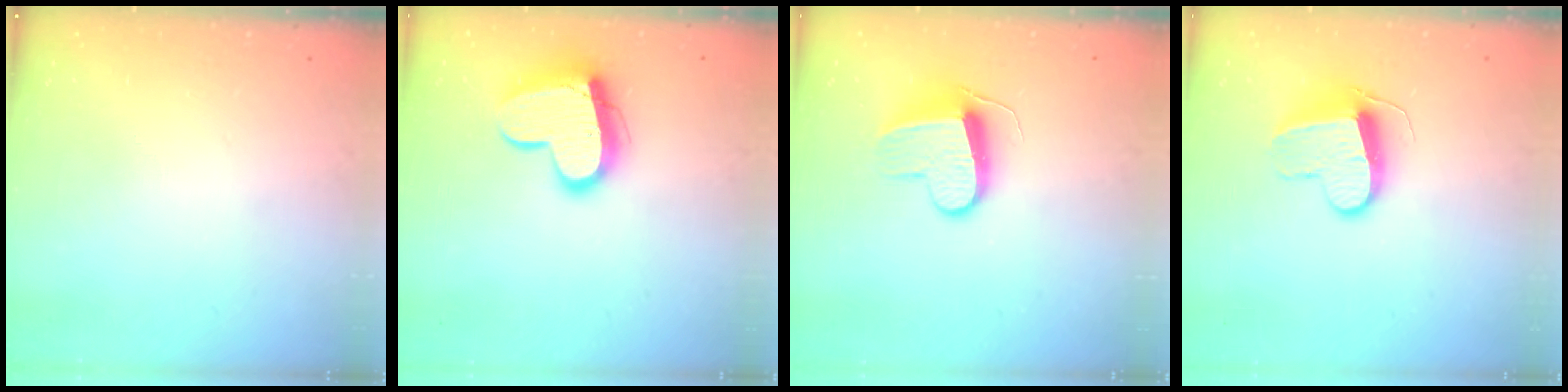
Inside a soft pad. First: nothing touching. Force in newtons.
{"total": 14.0, "press": 14.0, "slide": 0.6}
{"total": 9.8, "press": 9.8, "slide": 0.3}
{"total": 10.6, "press": 10.6, "slide": 0.9}